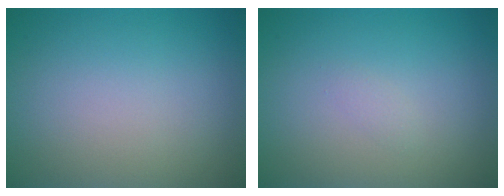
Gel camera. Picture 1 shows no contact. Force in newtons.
{"total": 0.6, "press": 0.5, "slide": 0.1}